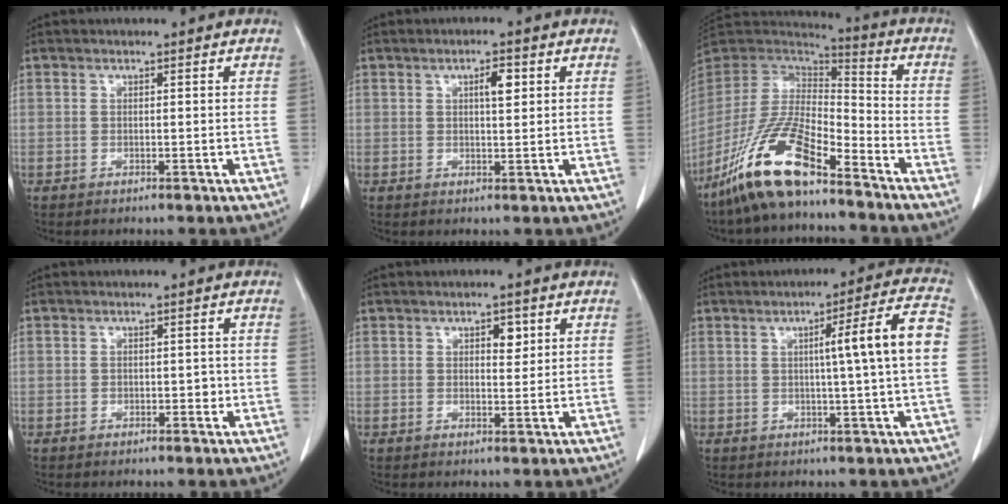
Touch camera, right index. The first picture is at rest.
{"total": 2.9, "force": [1.0, 0.8, 2.6], "torque": [-0.044, 0.000, 0.015]}
{"total": 16.1, "force": [-11.1, 3.5, 11.2], "torque": [-0.233, -0.013, -0.208]}
{"total": 1.3, "force": [-0.3, 0.9, 0.9], "torque": [-0.011, 0.003, -0.003]}
{"total": 2.5, "force": [1.1, 1.2, 1.9], "torque": [-0.026, -0.002, 0.015]}
{"total": 9.0, "force": [0.5, -1.1, 8.9], "torque": [-0.127, 0.010, 0.006]}